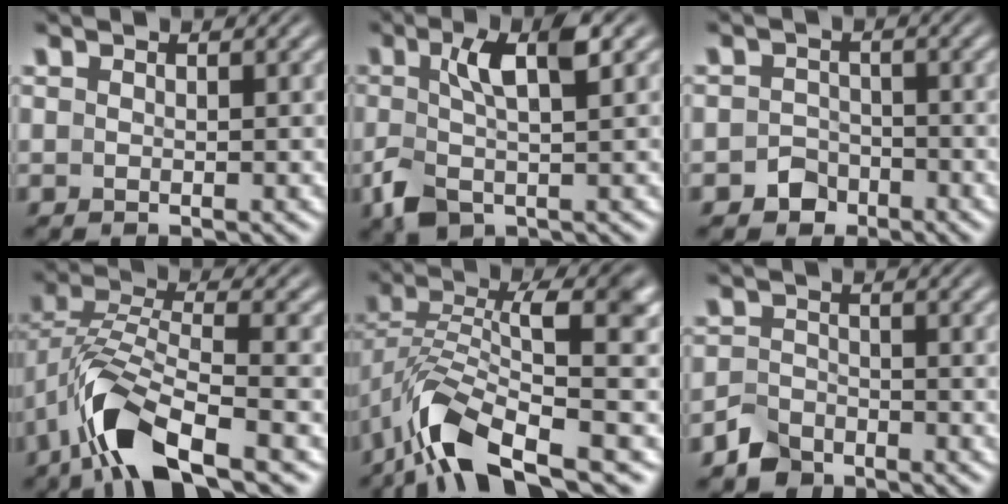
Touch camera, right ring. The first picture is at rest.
{"total": 4.3, "force": [-0.6, 1.4, 4.0], "torque": [-0.085, -0.004, -0.002]}
{"total": 3.9, "force": [-2.9, 2.6, 0.0], "torque": [-0.002, -0.017, -0.046]}
{"total": 7.0, "force": [-2.5, 3.0, 5.8], "torque": [-0.136, -0.031, -0.025]}
{"total": 8.2, "force": [-3.2, 3.2, 6.9], "torque": [-0.137, -0.031, -0.030]}
{"total": 3.3, "force": [-3.0, 1.3, 0.2], "torque": [-0.005, -0.015, -0.048]}